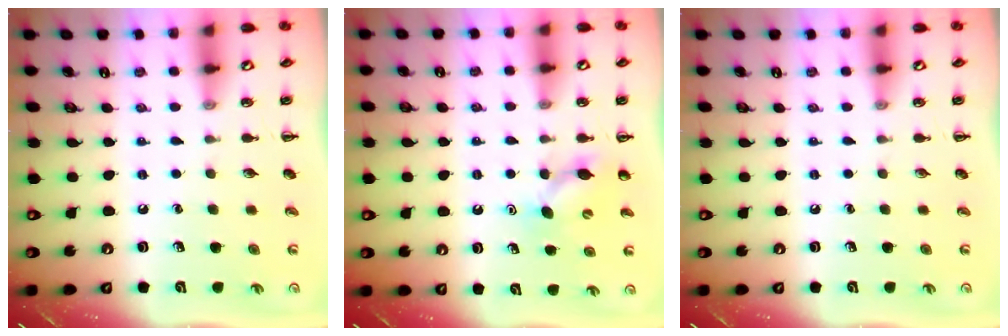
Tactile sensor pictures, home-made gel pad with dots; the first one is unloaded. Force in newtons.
{"total": 6.8, "press": 6.7, "slide": 1.3}
{"total": 0.0}